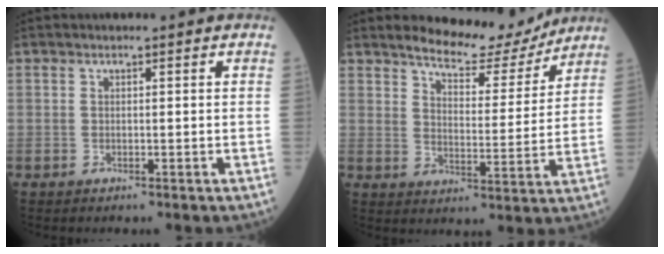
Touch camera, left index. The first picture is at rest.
{"total": 9.9, "force": [9.4, 2.2, 2.4], "torque": [-0.040, -0.014, 0.136]}